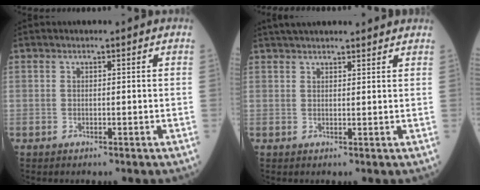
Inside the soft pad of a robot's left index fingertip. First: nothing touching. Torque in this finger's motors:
{"motor_torque": [1.07, -1.07, 0.23, 0.07]}